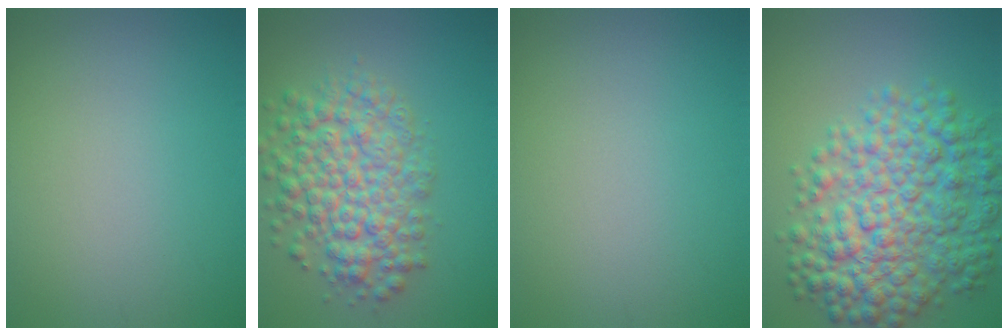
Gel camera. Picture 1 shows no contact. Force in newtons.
{"total": 6.8, "press": 6.8, "slide": 0.3}
{"total": 0.0}
{"total": 9.3, "press": 9.3, "slide": 0.2}